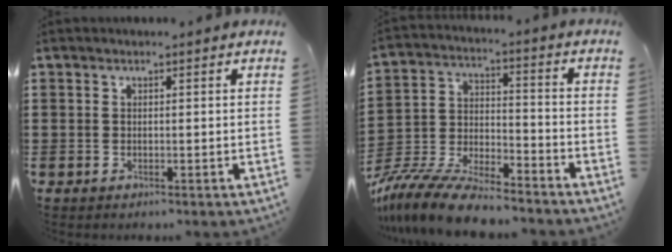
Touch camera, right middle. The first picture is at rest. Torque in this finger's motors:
{"motor_torque": [1.53, -0.44, 0.95, 0.21]}